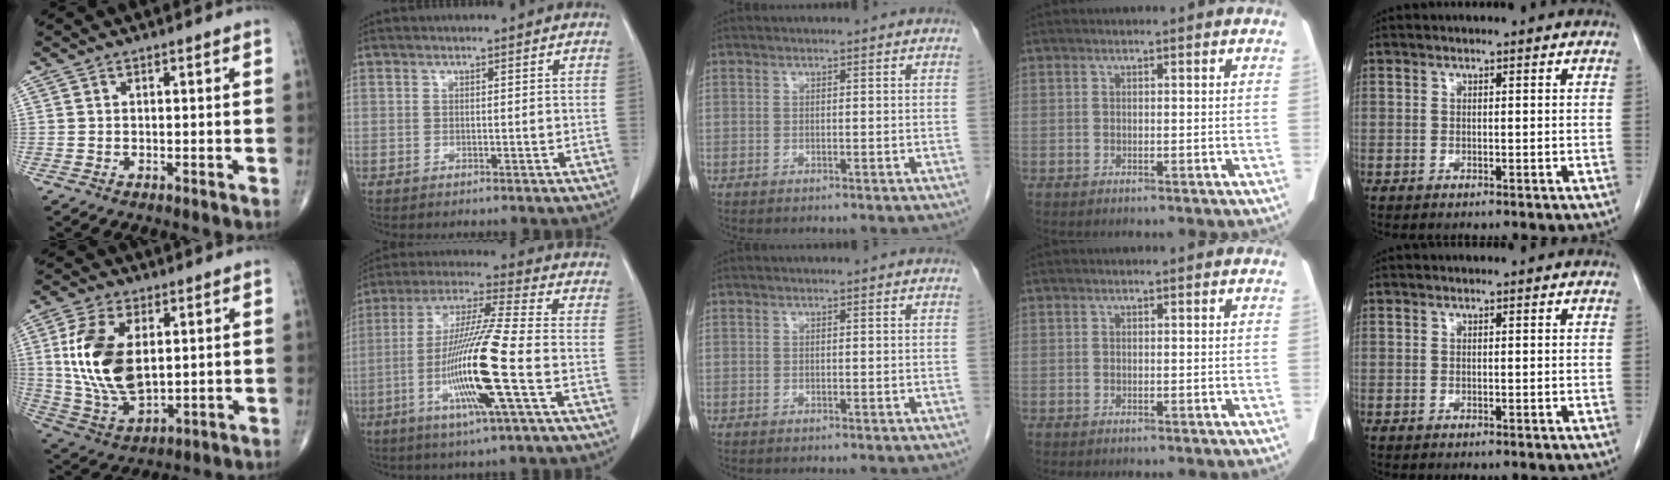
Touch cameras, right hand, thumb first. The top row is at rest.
{"thumb": {"total": 16.0, "force": [2.8, 8.8, 13.0], "torque": [-0.254, -0.015, 0.064]}, "index": {"total": 14.9, "force": [-4.1, -0.6, 14.3], "torque": [-0.287, -0.013, -0.084]}}